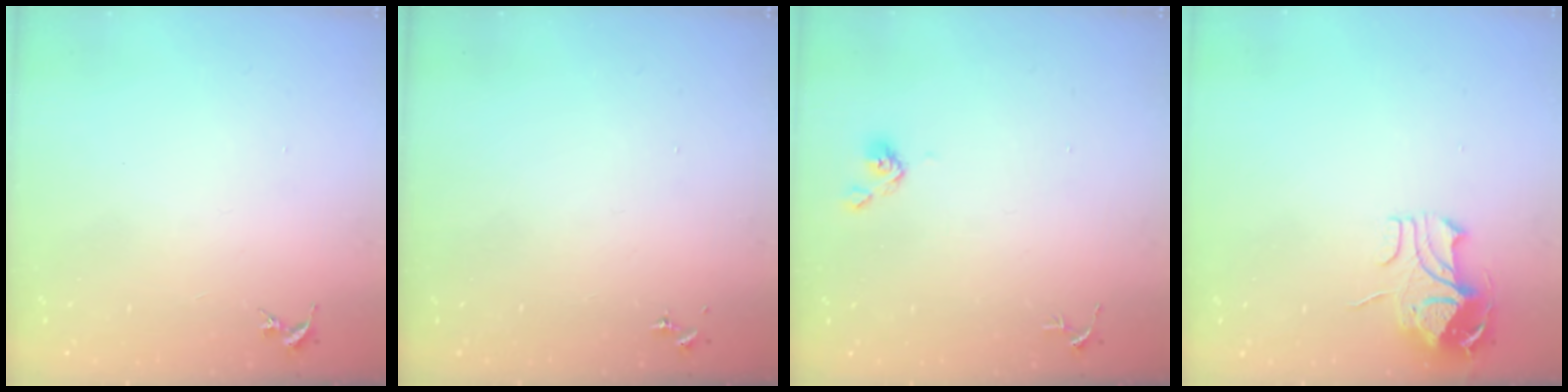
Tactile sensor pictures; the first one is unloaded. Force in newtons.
{"total": 0.0}
{"total": 4.8, "press": 4.8, "slide": 0.6}
{"total": 10.0, "press": 9.9, "slide": 0.6}